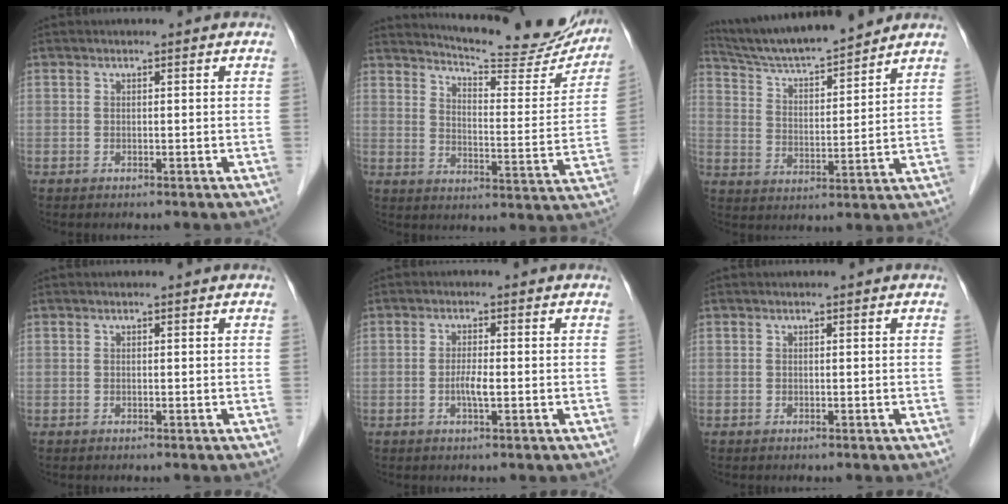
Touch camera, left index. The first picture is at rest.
{"total": 20.8, "force": [19.2, 3.0, 7.4], "torque": [-0.100, -0.055, 0.238]}
{"total": 14.1, "force": [13.0, 0.8, 5.4], "torque": [-0.098, 0.009, 0.222]}
{"total": 0.0}
{"total": 2.4, "force": [-0.6, 0.3, 2.3], "torque": [-0.046, 0.000, -0.011]}
{"total": 0.0}